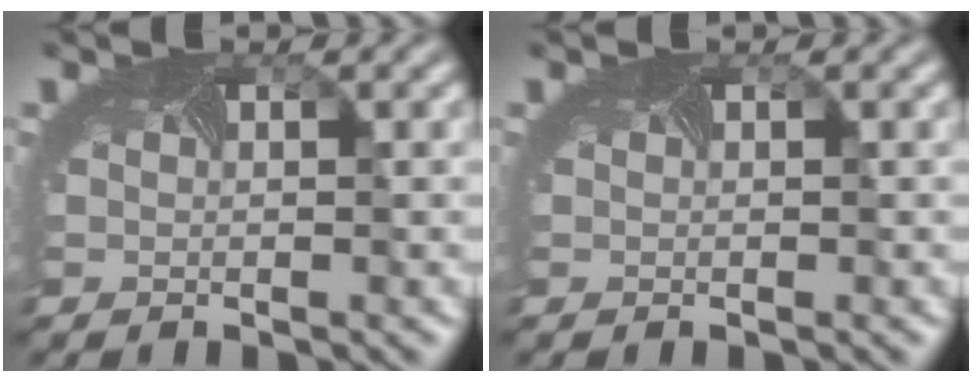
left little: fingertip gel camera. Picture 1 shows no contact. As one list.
[{"total": 0.0}]